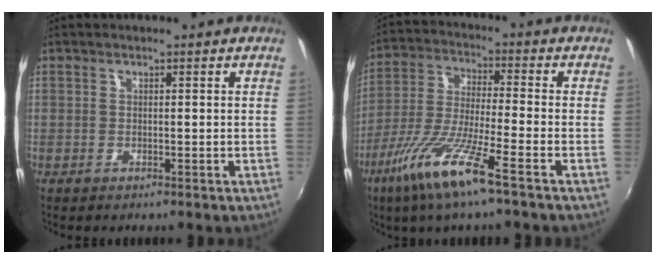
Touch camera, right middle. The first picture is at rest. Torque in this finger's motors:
{"motor_torque": [1.11, -1.03, 0.79, 0.21]}